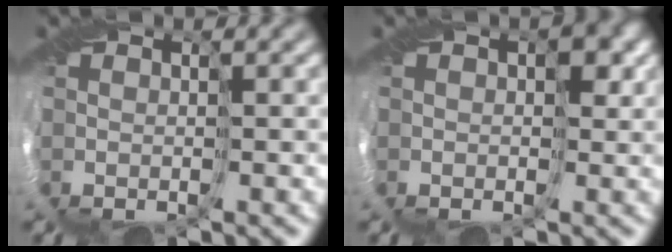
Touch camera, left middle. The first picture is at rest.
{"total": 2.7, "force": [0.6, 1.9, 1.9], "torque": [-0.016, 0.007, 0.002]}